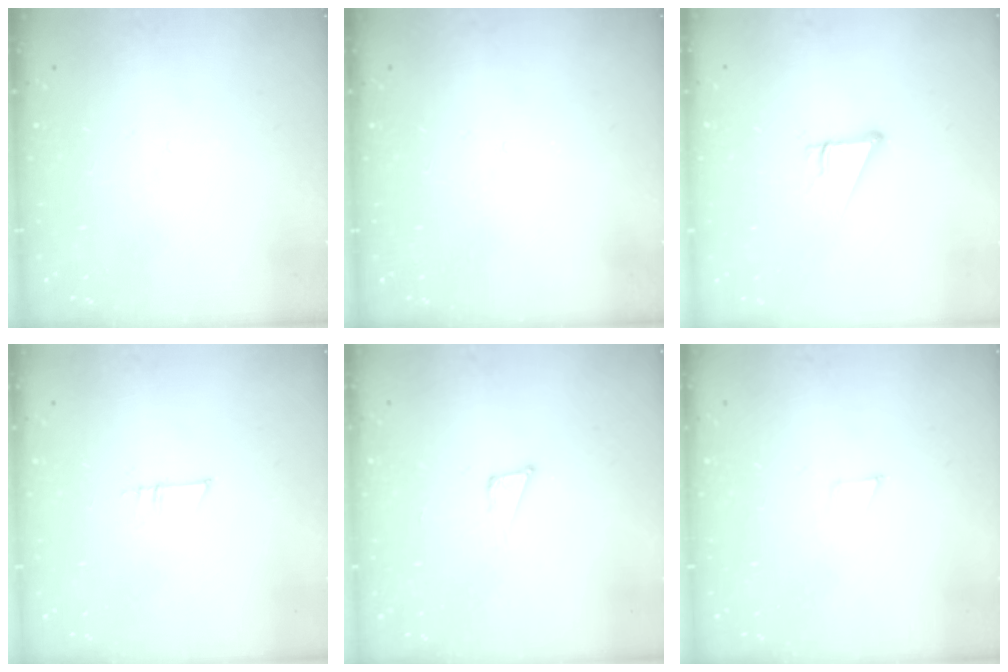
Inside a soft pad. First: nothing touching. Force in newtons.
{"total": 0.0}
{"total": 3.8, "press": 3.8, "slide": 0.3}
{"total": 4.6, "press": 4.6, "slide": 0.4}
{"total": 3.4, "press": 3.3, "slide": 0.9}
{"total": 2.6, "press": 2.6, "slide": 0.2}